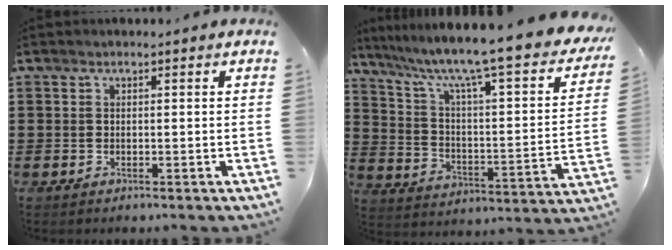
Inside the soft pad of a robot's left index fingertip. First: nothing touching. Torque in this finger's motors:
{"motor_torque": [2.14, 0.00, 1.05, 0.21]}